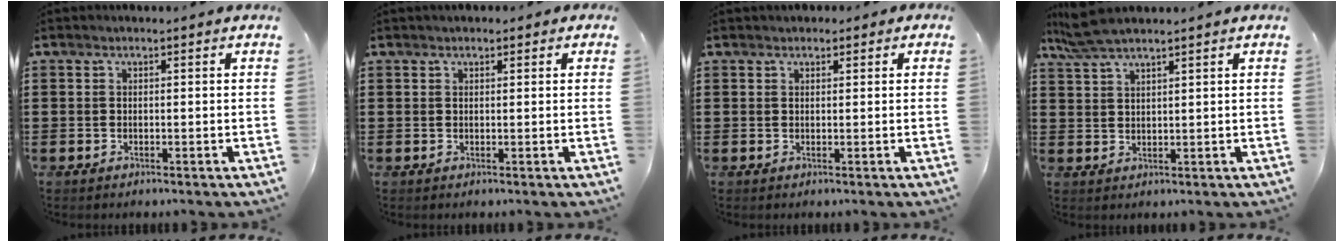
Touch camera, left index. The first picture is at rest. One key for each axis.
{"total": 0.9, "fx": 0.7, "fy": 0.5, "fz": 0.4, "tx": -0.008, "ty": 0.006, "tz": 0.012}
{"total": 1.1, "fx": 0.8, "fy": 0.7, "fz": 0.3, "tx": -0.008, "ty": 0.006, "tz": 0.016}
{"total": 4.5, "fx": 3.6, "fy": 0.5, "fz": 2.6, "tx": -0.060, "ty": -0.002, "tz": 0.067}